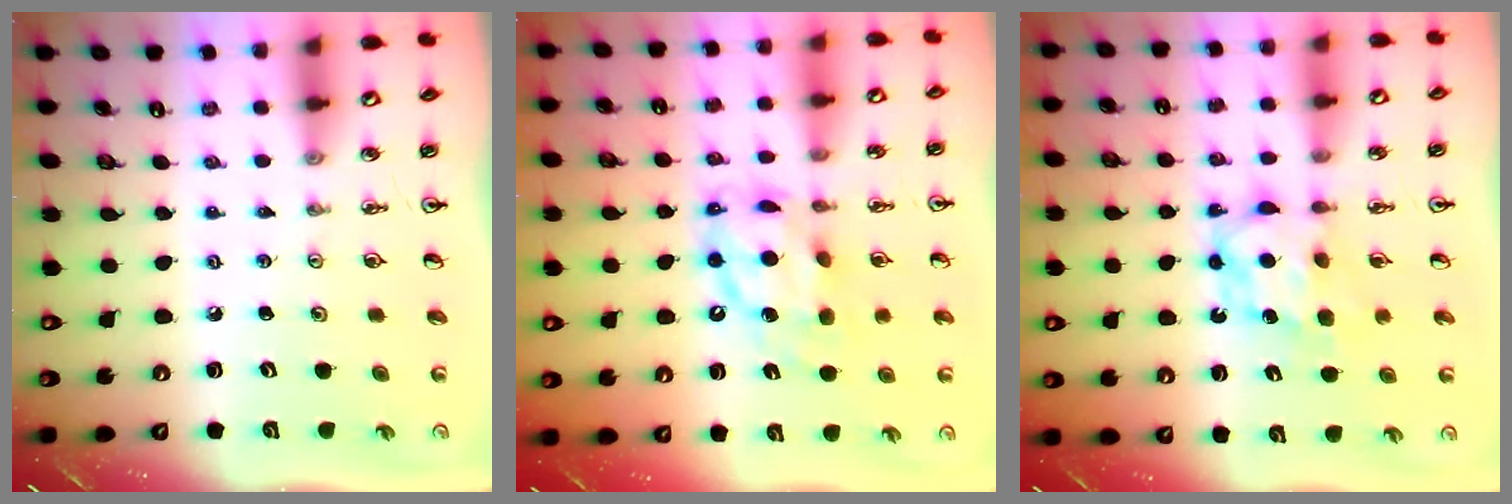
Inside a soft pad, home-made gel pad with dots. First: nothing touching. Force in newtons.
{"total": 11.9, "press": 11.8, "slide": 1.0}
{"total": 6.4, "press": 6.3, "slide": 0.4}